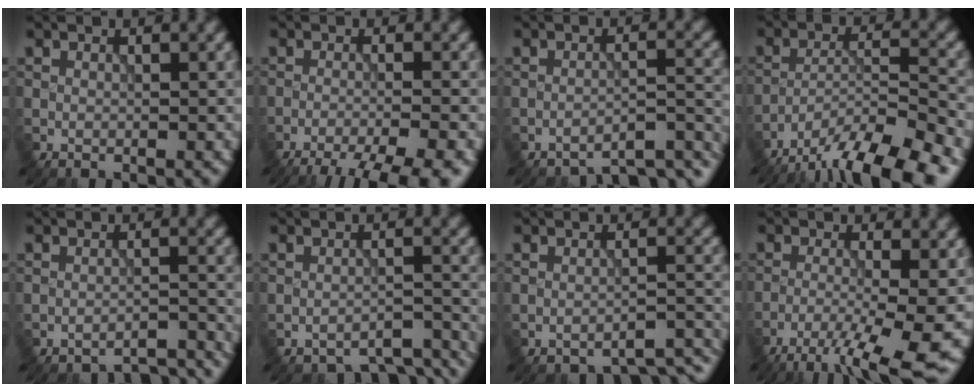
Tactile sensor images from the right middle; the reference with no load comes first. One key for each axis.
{"total": 9.2, "fx": -7.7, "fy": 1.9, "fz": 4.7, "tx": -0.063, "ty": -0.015, "tz": -0.102}
{"total": 5.0, "fx": -4.8, "fy": 0.6, "fz": 1.6, "tx": -0.016, "ty": -0.002, "tz": -0.067}
{"total": 11.6, "fx": -9.5, "fy": 2.3, "fz": 6.3, "tx": -0.098, "ty": -0.011, "tz": -0.153}
{"total": 4.1, "fx": -4.1, "fy": 0.4, "fz": 0.5, "tx": -0.002, "ty": 0.003, "tz": -0.048}
{"total": 4.7, "fx": -4.4, "fy": 1.2, "fz": 1.2, "tx": -0.010, "ty": -0.016, "tz": -0.042}
{"total": 2.8, "fx": -2.6, "fy": 0.4, "fz": 0.8, "tx": -0.005, "ty": -0.004, "tz": -0.033}
{"total": 6.7, "fx": -3.9, "fy": 0.8, "fz": 5.3, "tx": -0.083, "ty": -0.006, "tz": -0.073}